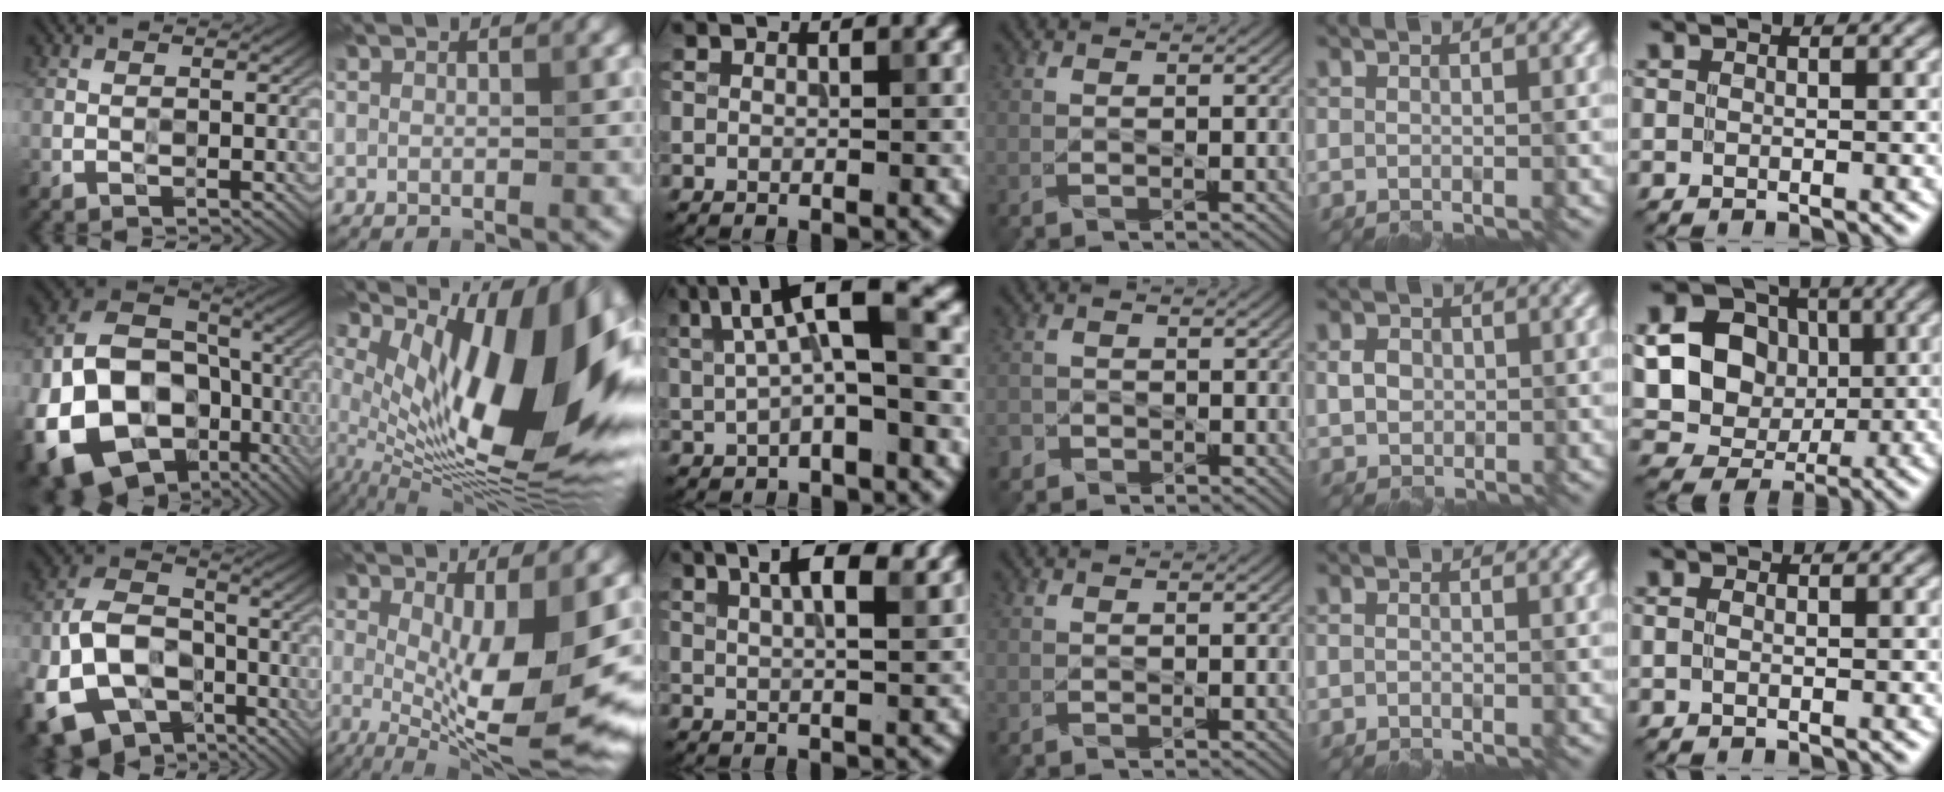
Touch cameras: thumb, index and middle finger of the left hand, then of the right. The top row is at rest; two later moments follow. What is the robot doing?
{"motion": "wipe", "object": "plastic plate"}